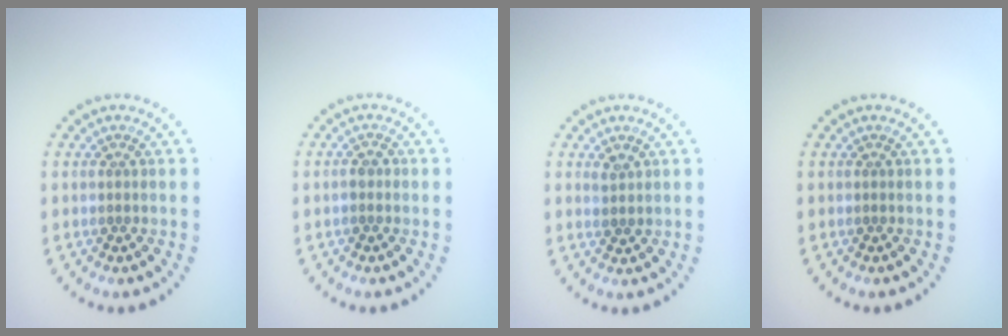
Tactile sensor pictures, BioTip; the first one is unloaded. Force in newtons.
{"total": 1.1, "press": 1.0, "slide": 0.4}
{"total": 1.2, "press": 1.0, "slide": 0.6}
{"total": 0.0}